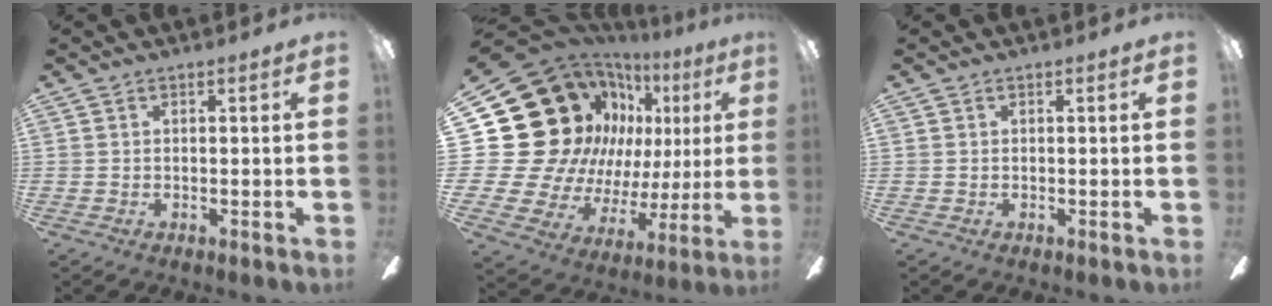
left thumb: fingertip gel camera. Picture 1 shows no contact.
{"total": 28.0, "force": [10.2, 21.6, 14.6], "torque": [-0.303, -0.108, 0.245]}
{"total": 0.0}